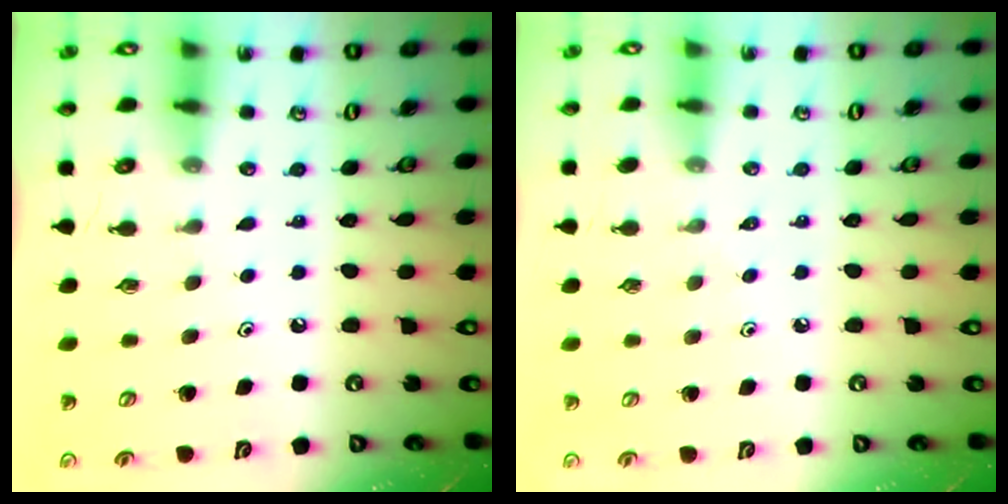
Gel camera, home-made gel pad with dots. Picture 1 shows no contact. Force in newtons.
{"total": 0.6, "press": 0.6, "slide": 0.3}